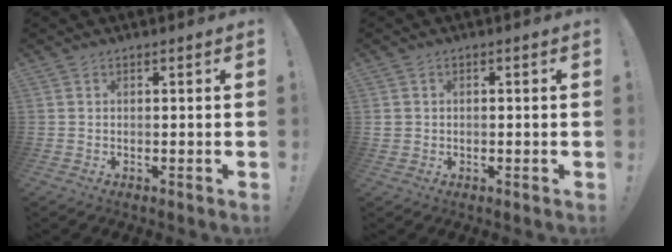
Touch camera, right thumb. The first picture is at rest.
{"total": 1.7, "force": [-0.4, 1.5, 0.8], "torque": [-0.019, 0.008, -0.006]}